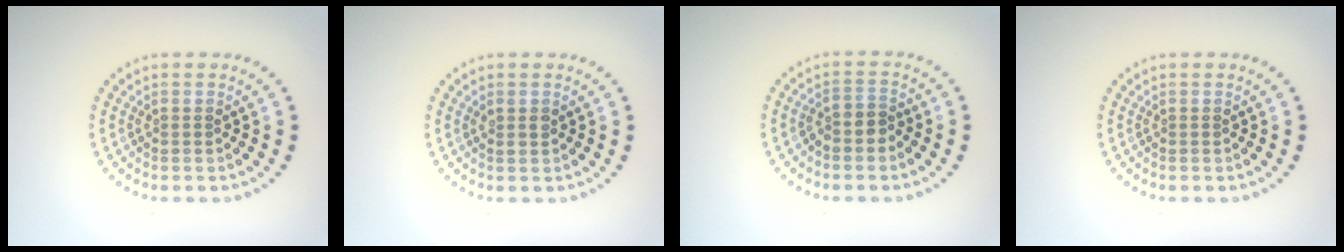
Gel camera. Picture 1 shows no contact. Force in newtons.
{"total": 0.9, "press": 0.8, "slide": 0.4}
{"total": 1.5, "press": 1.2, "slide": 0.9}
{"total": 0.0}